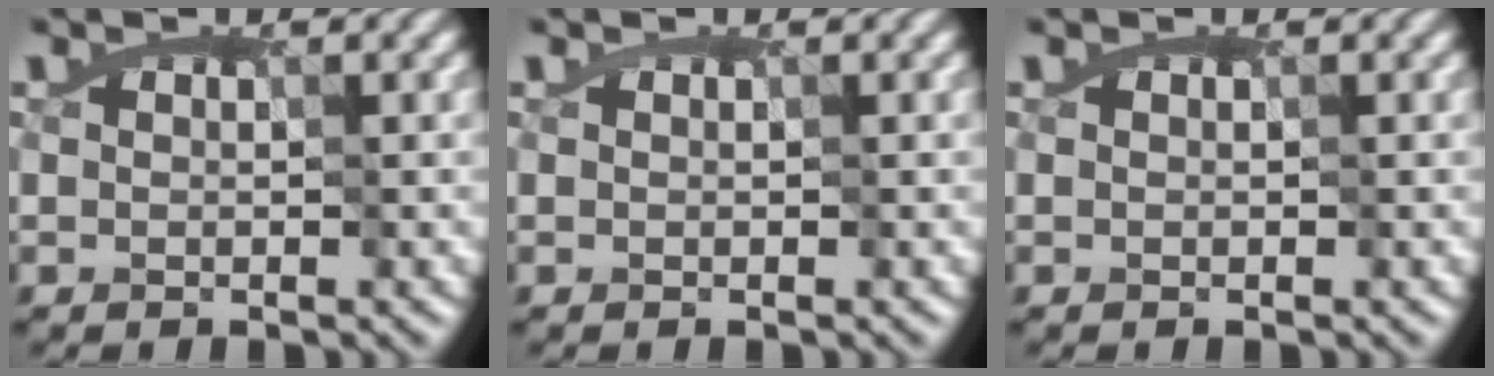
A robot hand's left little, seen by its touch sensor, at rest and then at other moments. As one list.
[{"total": 0.0}, {"total": 0.0}]